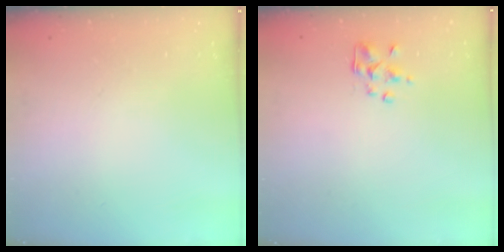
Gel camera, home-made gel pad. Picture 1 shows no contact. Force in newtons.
{"total": 2.4, "press": 2.3, "slide": 0.6}